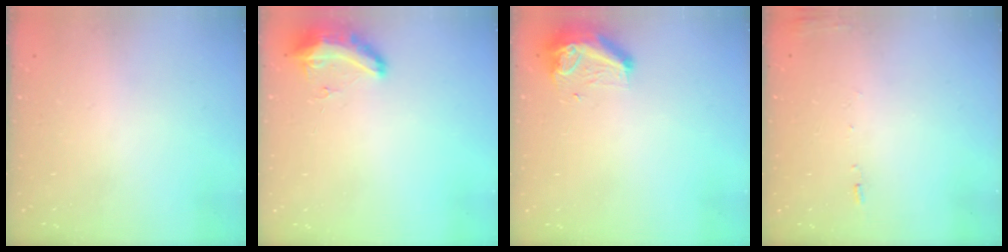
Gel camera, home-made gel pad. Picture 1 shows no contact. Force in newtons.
{"total": 8.3, "press": 8.2, "slide": 1.2}
{"total": 8.8, "press": 8.6, "slide": 1.7}
{"total": 7.2, "press": 7.2, "slide": 0.7}